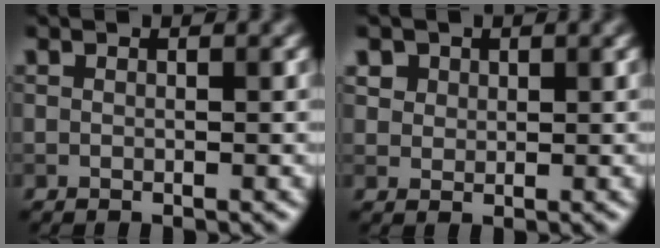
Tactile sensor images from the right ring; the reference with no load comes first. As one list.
[{"total": 2.4, "force": [1.4, 1.8, 0.8], "torque": [-0.028, -0.001, 0.032]}]